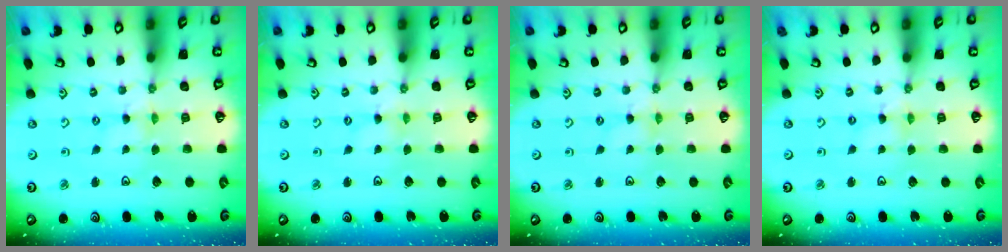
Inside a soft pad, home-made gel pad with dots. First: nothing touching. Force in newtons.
{"total": 0.0}
{"total": 0.8, "press": 0.8, "slide": 0.2}
{"total": 0.8, "press": 0.8, "slide": 0.2}